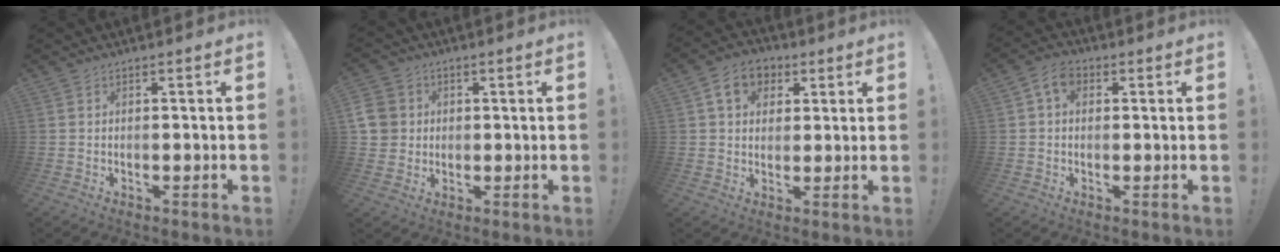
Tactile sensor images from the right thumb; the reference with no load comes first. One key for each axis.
{"total": 7.6, "fx": 1.5, "fy": 7.0, "fz": 2.3, "tx": -0.047, "ty": 0.002, "tz": 0.032}
{"total": 10.0, "fx": 4.2, "fy": 7.9, "fz": 4.5, "tx": -0.065, "ty": -0.005, "tz": 0.081}
{"total": 5.8, "fx": 1.8, "fy": 4.1, "fz": 3.7, "tx": -0.065, "ty": 0.006, "tz": 0.035}